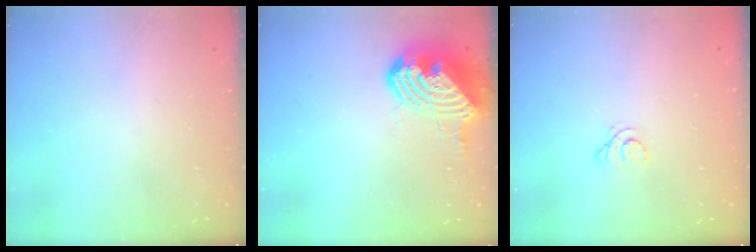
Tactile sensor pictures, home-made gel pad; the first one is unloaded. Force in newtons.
{"total": 15.2, "press": 15.1, "slide": 1.6}
{"total": 1.6, "press": 1.6, "slide": 0.2}